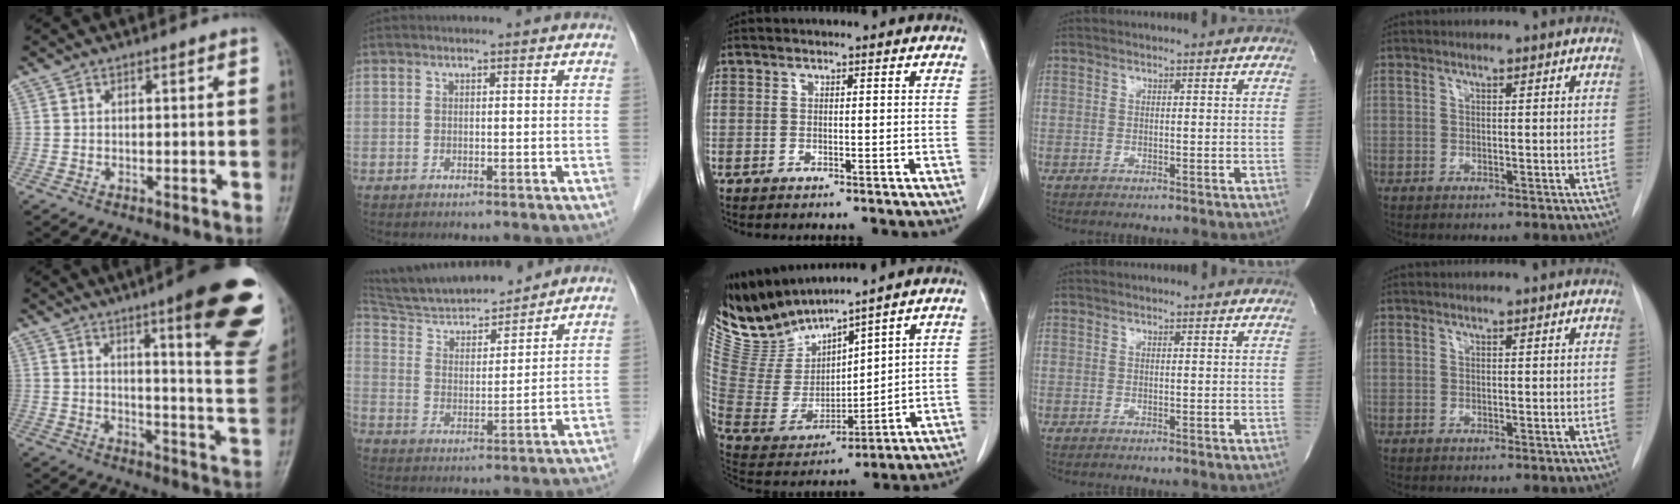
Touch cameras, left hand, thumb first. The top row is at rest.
{"thumb": {"total": 22.1, "force": [12.0, 3.9, 18.1], "torque": [-0.205, -0.060, 0.152]}, "index": {"total": 15.2, "force": [14.1, 2.5, 5.0], "torque": [-0.088, 0.011, 0.245]}, "middle": {"total": 10.1, "force": [10.0, 0.5, 1.7], "torque": [-0.062, -0.006, 0.225]}}